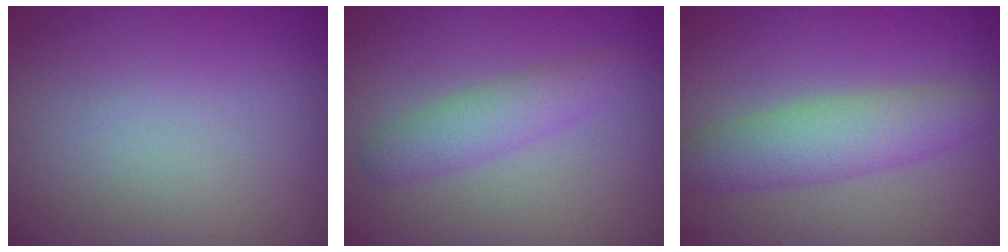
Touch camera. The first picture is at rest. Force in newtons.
{"total": 2.8, "press": 2.8, "slide": 0.1}
{"total": 4.3, "press": 4.3, "slide": 0.2}